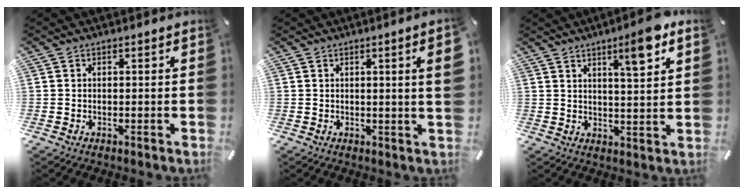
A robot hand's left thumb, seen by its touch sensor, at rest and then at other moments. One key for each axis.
{"total": 5.6, "fx": 1.0, "fy": 0.2, "fz": 5.5, "tx": -0.090, "ty": -0.009, "tz": 0.016}
{"total": 8.9, "fx": 5.6, "fy": 1.6, "fz": 6.8, "tx": -0.095, "ty": -0.030, "tz": 0.086}